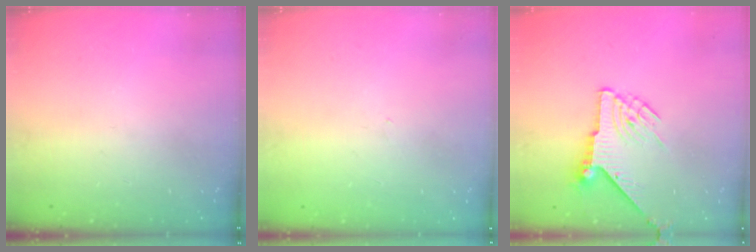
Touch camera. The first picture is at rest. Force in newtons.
{"total": 0.0}
{"total": 7.4, "press": 7.4, "slide": 0.1}